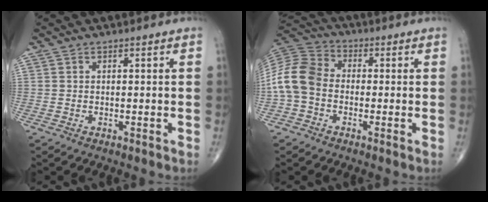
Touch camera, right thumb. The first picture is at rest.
{"total": 10.7, "force": [-1.8, 8.1, 6.6], "torque": [-0.132, 0.030, -0.050]}